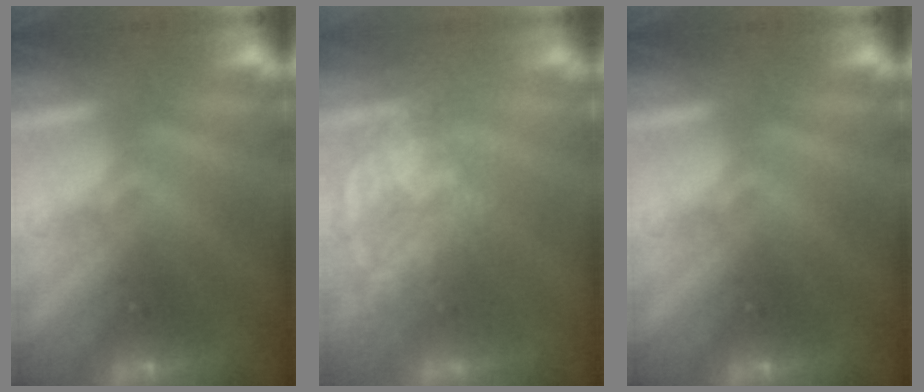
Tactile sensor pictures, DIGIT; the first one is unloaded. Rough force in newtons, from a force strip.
{"total": 3.7}
{"total": 0.0}